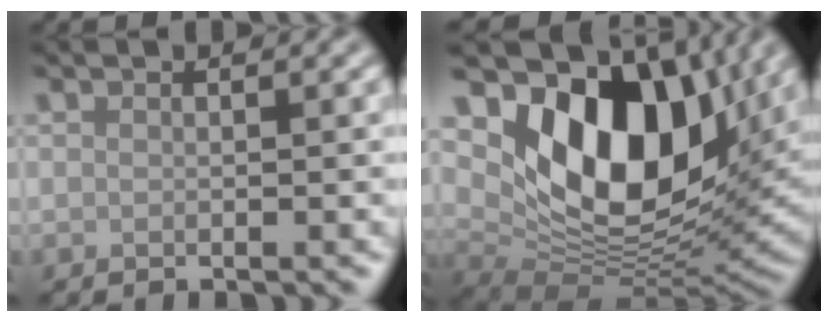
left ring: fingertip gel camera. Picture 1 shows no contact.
{"total": 13.7, "force": [4.5, 8.2, 10.0], "torque": [-0.160, -0.013, 0.085]}